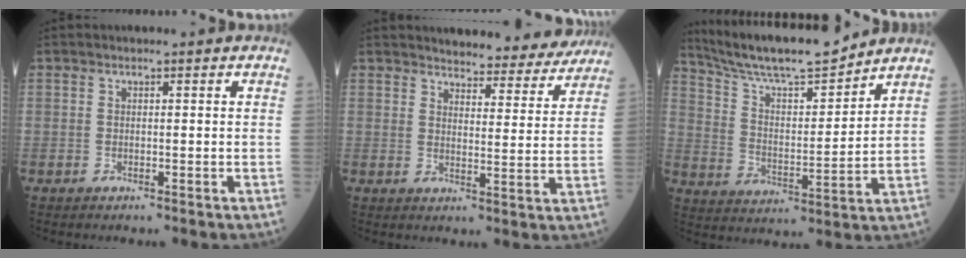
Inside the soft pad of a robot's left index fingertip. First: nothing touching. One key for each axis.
{"total": 12.1, "fx": 11.7, "fy": 2.3, "fz": 2.4, "tx": -0.011, "ty": -0.023, "tz": 0.129}
{"total": 14.8, "fx": 13.6, "fy": 1.0, "fz": 5.7, "tx": -0.112, "ty": 0.001, "tz": 0.238}